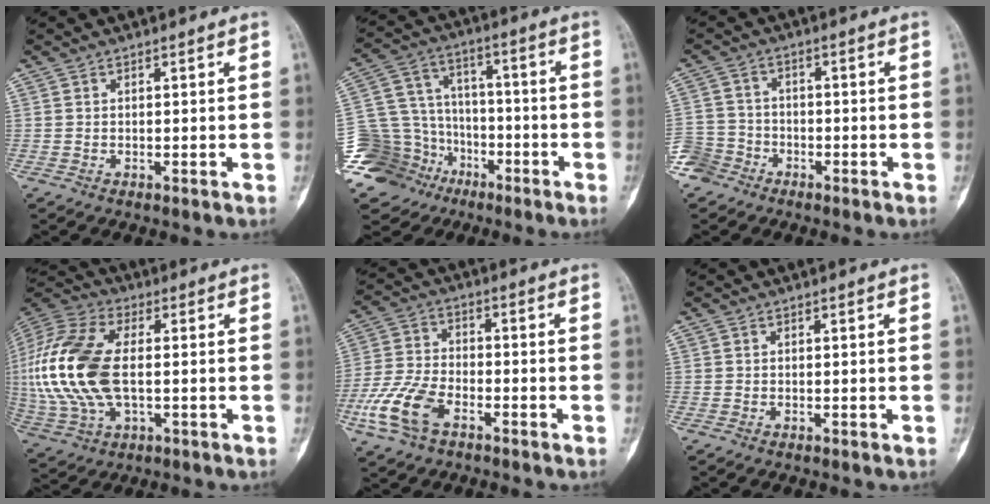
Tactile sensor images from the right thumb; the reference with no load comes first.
{"total": 19.2, "force": [-9.4, 15.4, 6.6], "torque": [-0.122, 0.086, -0.156]}
{"total": 6.0, "force": [-4.1, 4.4, 0.3], "torque": [0.018, 0.027, -0.088]}
{"total": 21.0, "force": [0.0, 11.4, 17.7], "torque": [-0.403, 0.006, 0.002]}
{"total": 11.1, "force": [-5.4, 6.1, 7.6], "torque": [-0.167, 0.019, -0.108]}
{"total": 0.0}